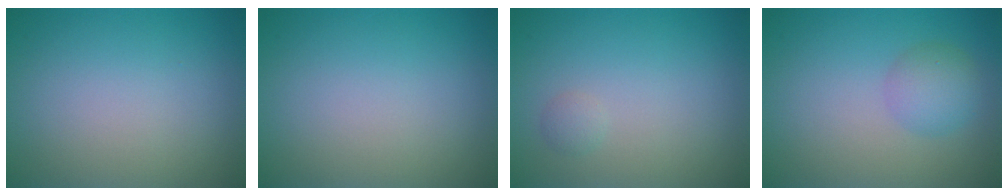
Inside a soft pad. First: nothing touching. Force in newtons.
{"total": 0.0}
{"total": 0.7, "press": 0.7, "slide": 0.0}
{"total": 2.6, "press": 2.6, "slide": 0.0}